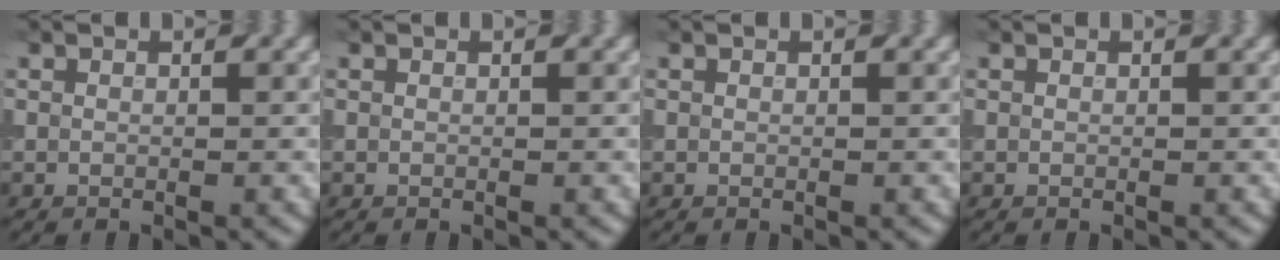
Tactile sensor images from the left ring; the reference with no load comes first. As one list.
[{"total": 0.0}, {"total": 0.0}, {"total": 0.0}]